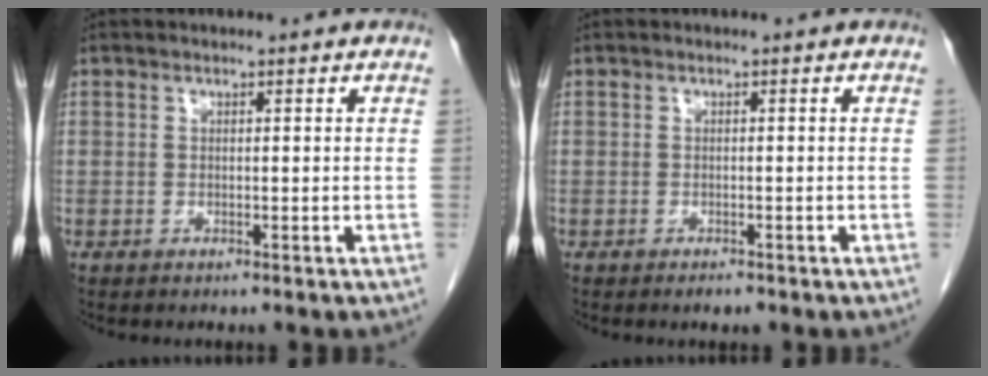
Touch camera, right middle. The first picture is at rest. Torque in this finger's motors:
{"motor_torque": [0.60, -0.18, -0.01, 0.00]}